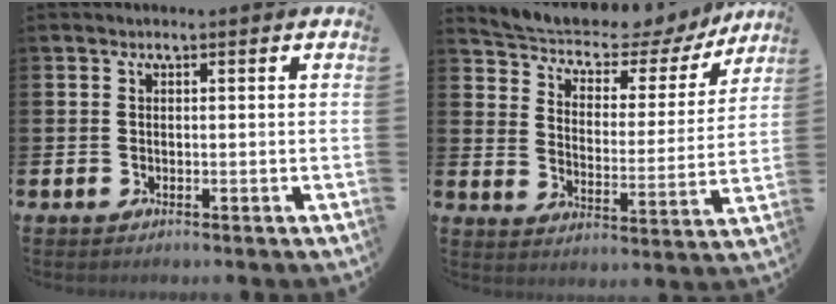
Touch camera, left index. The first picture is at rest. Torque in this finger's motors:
{"motor_torque": [0.13, -0.44, 0.47, 0.04]}